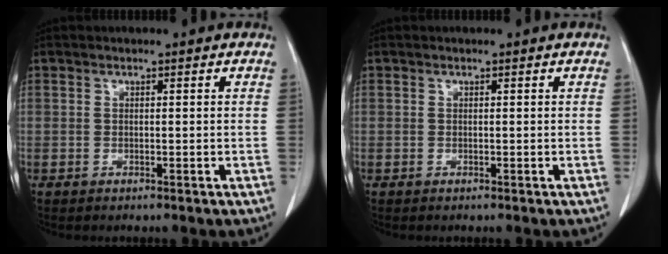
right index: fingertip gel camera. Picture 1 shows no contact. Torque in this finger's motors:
{"motor_torque": [0.00, 0.00, 0.00, 0.00]}